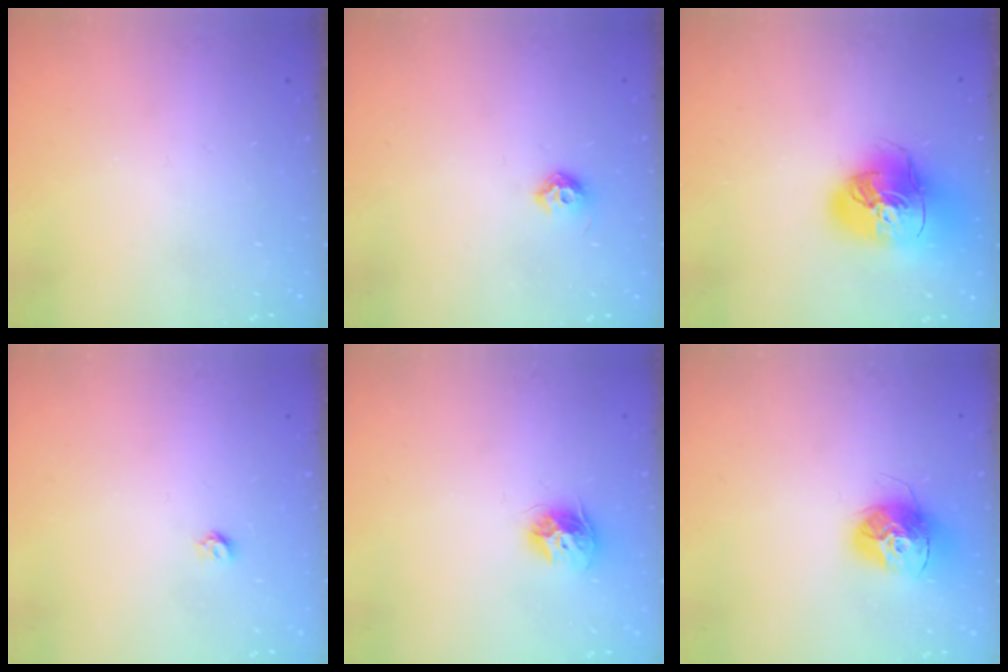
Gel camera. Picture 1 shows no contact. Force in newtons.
{"total": 6.4, "press": 6.3, "slide": 1.1}
{"total": 19.6, "press": 19.4, "slide": 2.7}
{"total": 3.6, "press": 3.6, "slide": 0.3}
{"total": 9.5, "press": 9.5, "slide": 0.3}
{"total": 13.7, "press": 13.6, "slide": 1.3}